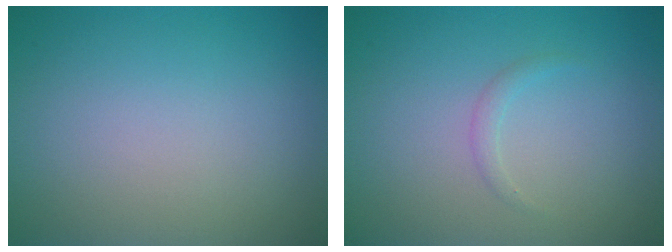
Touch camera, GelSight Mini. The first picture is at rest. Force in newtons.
{"total": 0.8, "press": 0.8, "slide": 0.1}